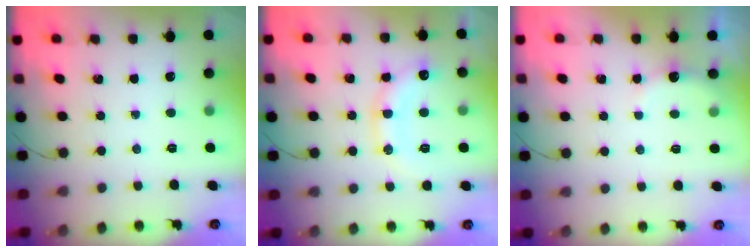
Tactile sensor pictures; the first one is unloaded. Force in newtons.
{"total": 13.5, "press": 13.5, "slide": 0.7}
{"total": 2.8, "press": 2.6, "slide": 0.8}